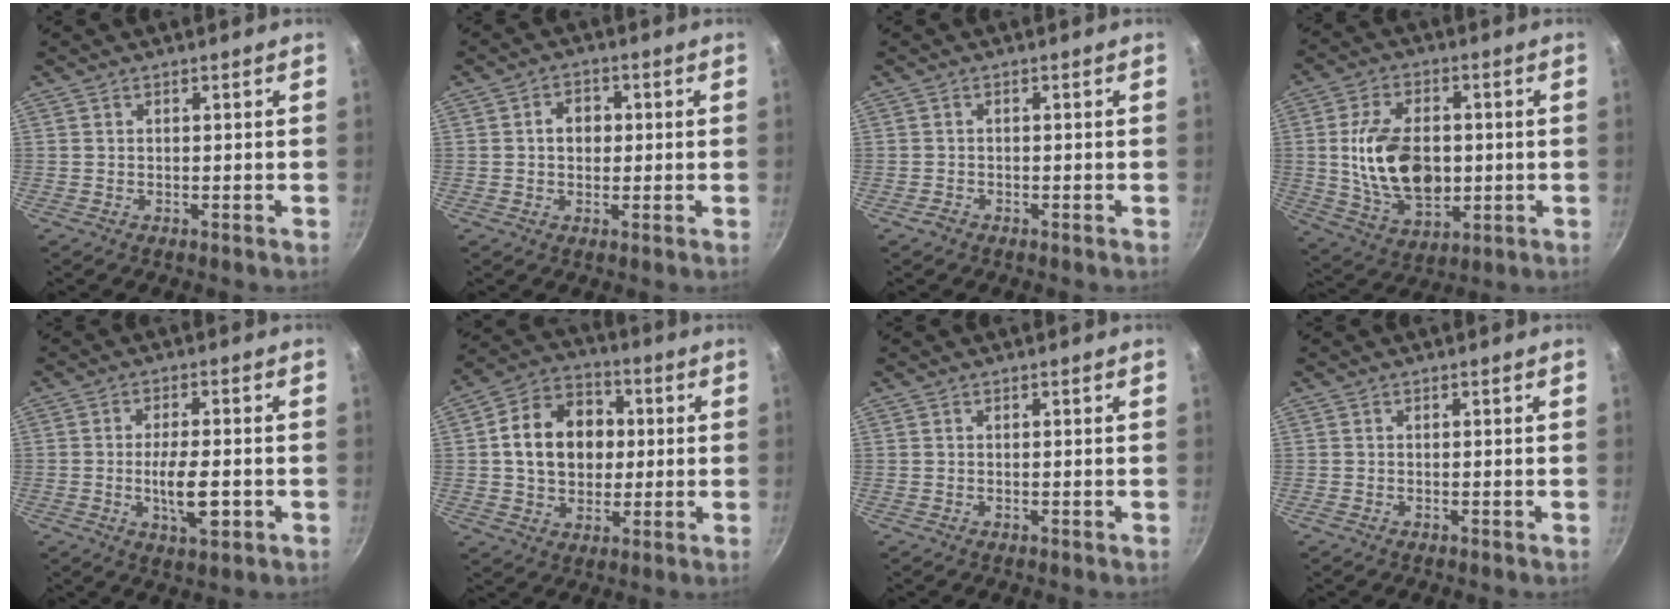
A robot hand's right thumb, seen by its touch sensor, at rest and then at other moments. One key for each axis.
{"total": 4.5, "fx": 0.4, "fy": 3.6, "fz": 2.7, "tx": -0.018, "ty": 0.010, "tz": 0.001}
{"total": 1.3, "fx": -1.0, "fy": 0.7, "fz": 0.2, "tx": -0.008, "ty": 0.009, "tz": -0.019}
{"total": 16.5, "fx": 0.0, "fy": 10.4, "fz": 12.7, "tx": -0.209, "ty": 0.000, "tz": 0.007}
{"total": 8.0, "fx": -2.0, "fy": 2.9, "fz": 7.2, "tx": -0.117, "ty": 0.004, "tz": -0.030}
{"total": 14.9, "fx": 1.5, "fy": 11.6, "fz": 9.1, "tx": -0.122, "ty": 0.023, "tz": 0.015}
{"total": 0.0}
{"total": 0.0}